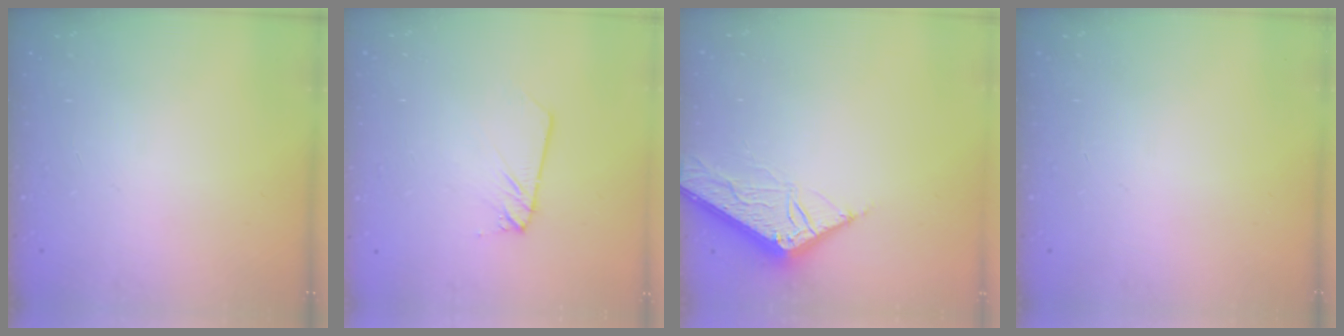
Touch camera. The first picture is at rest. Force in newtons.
{"total": 2.3, "press": 2.3, "slide": 0.1}
{"total": 7.0, "press": 6.9, "slide": 0.4}
{"total": 0.0}